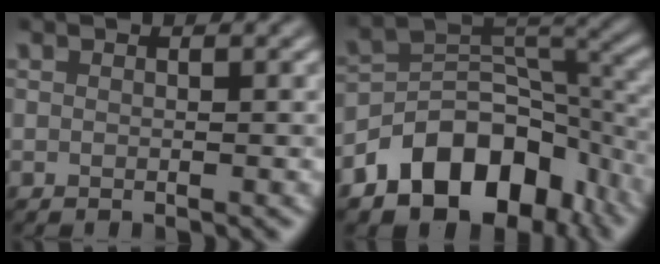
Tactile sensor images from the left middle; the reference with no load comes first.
{"total": 10.0, "force": [-5.5, 6.5, 5.3], "torque": [-0.068, 0.010, -0.103]}